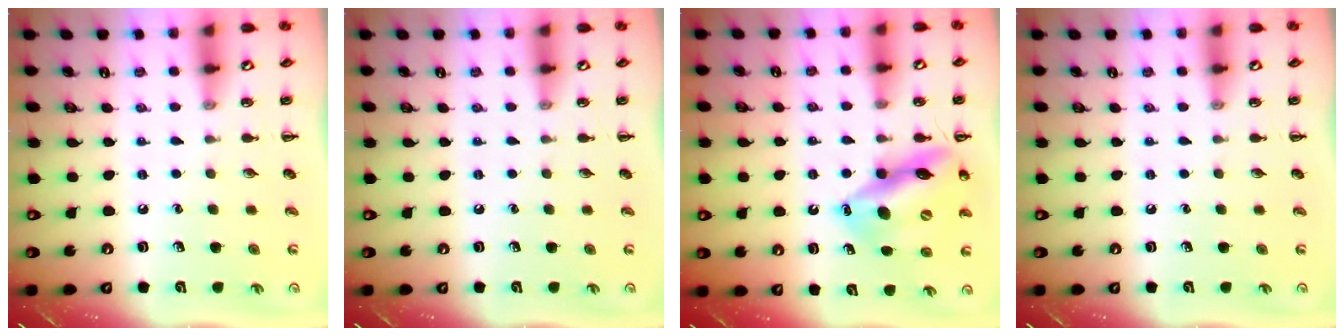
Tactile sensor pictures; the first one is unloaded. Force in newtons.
{"total": 0.0}
{"total": 16.9, "press": 16.5, "slide": 3.6}
{"total": 0.0}